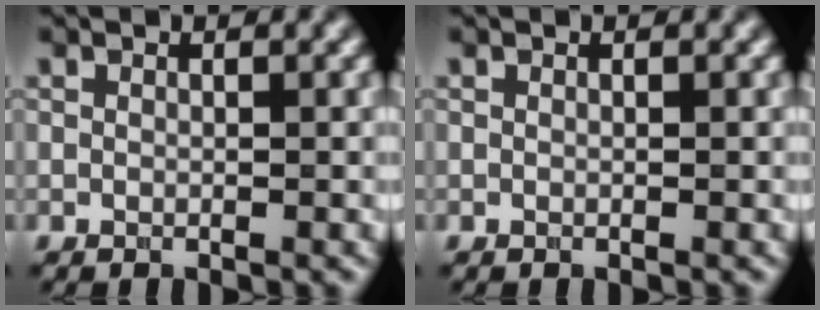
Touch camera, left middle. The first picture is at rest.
{"total": 0.0}